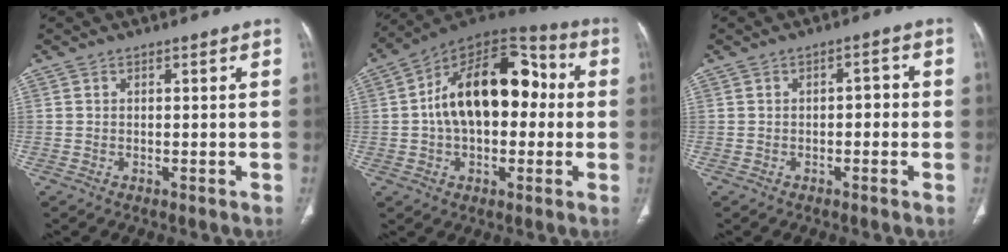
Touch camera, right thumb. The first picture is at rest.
{"total": 20.2, "force": [1.1, 12.1, 16.1], "torque": [-0.232, 0.046, 0.010]}
{"total": 3.0, "force": [-0.3, 1.6, 2.5], "torque": [-0.020, 0.010, -0.011]}